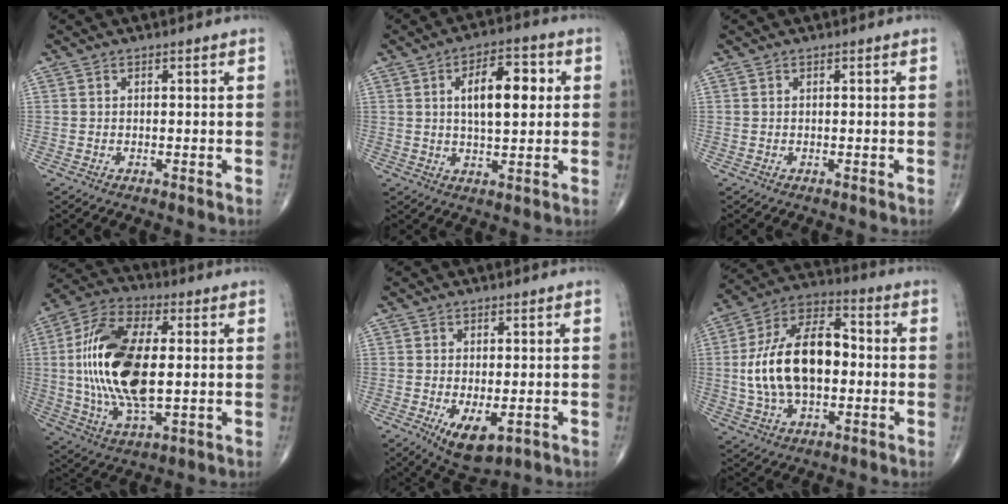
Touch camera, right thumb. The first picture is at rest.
{"total": 9.5, "force": [1.8, 4.1, 8.4], "torque": [-0.114, 0.004, 0.025]}
{"total": 0.0}
{"total": 21.0, "force": [0.9, 10.0, 18.4], "torque": [-0.375, 0.002, 0.016]}
{"total": 7.1, "force": [-2.4, 3.4, 5.7], "torque": [-0.090, -0.013, -0.027]}
{"total": 19.2, "force": [-0.4, 10.9, 15.8], "torque": [-0.280, 0.031, -0.009]}